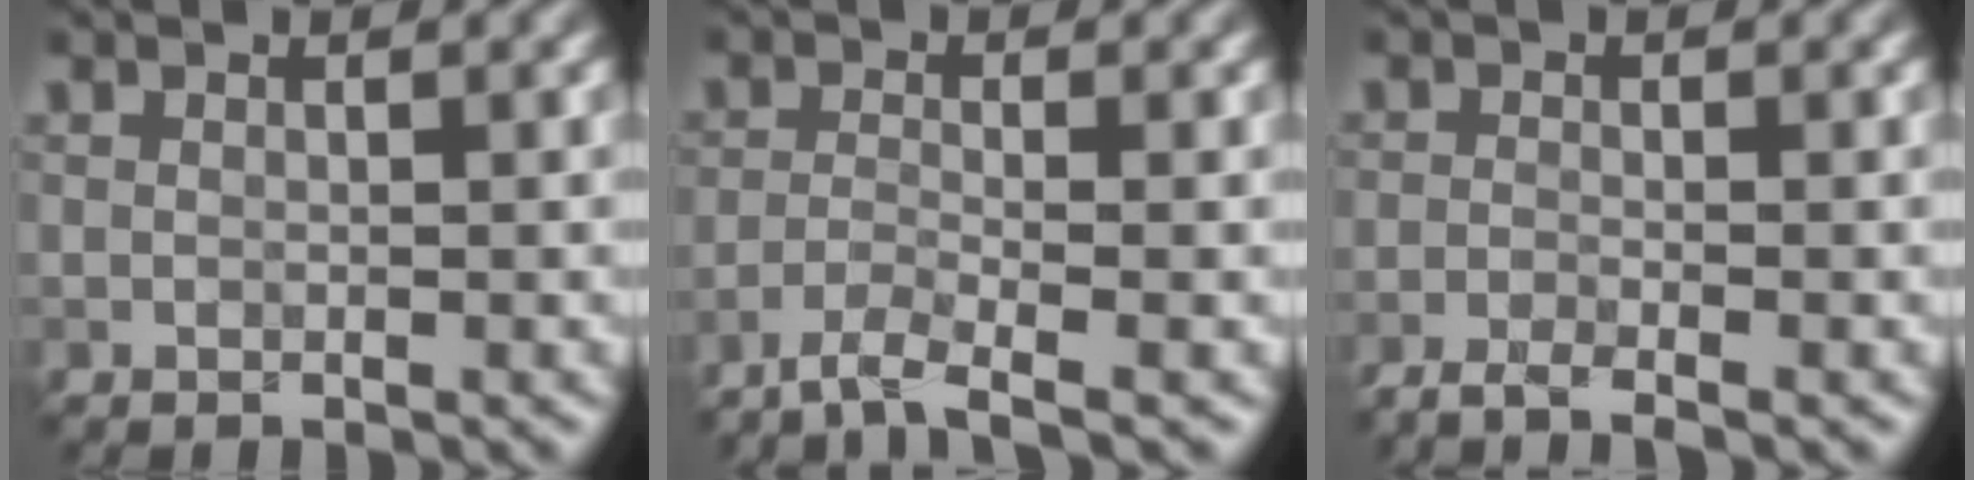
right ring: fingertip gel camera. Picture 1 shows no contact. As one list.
[{"total": 3.2, "force": [-2.5, 0.4, 2.1], "torque": [-0.039, -0.004, -0.059]}, {"total": 3.2, "force": [-2.5, 0.5, 1.9], "torque": [-0.042, -0.004, -0.055]}]